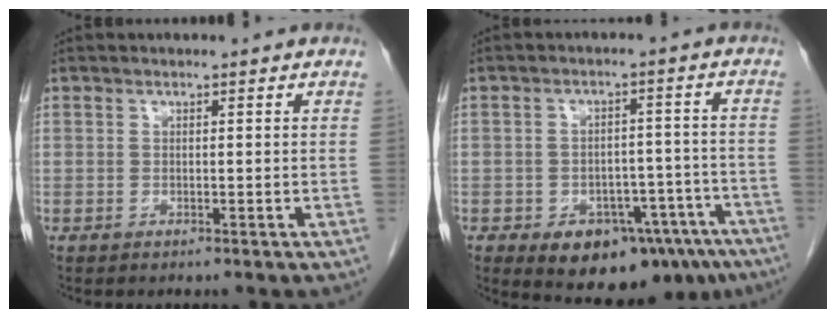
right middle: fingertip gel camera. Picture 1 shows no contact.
{"total": 14.8, "force": [-9.4, 7.9, 8.2], "torque": [-0.084, 0.025, -0.120]}